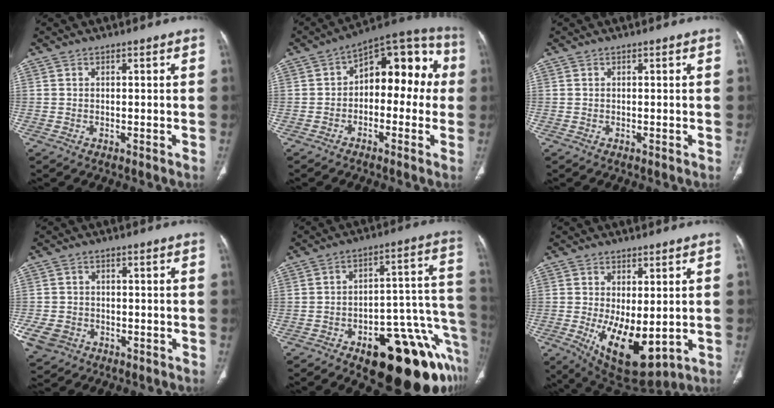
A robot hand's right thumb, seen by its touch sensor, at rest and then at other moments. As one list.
[{"total": 14.6, "force": [0.7, 8.8, 11.7], "torque": [-0.094, 0.055, -0.004]}, {"total": 0.0}, {"total": 7.6, "force": [-3.2, 6.2, 3.0], "torque": [-0.072, 0.015, -0.045]}, {"total": 25.0, "force": [-11.9, 10.4, 19.4], "torque": [-0.156, 0.085, -0.157]}, {"total": 13.0, "force": [-2.3, 6.3, 11.1], "torque": [-0.169, -0.025, -0.010]}]